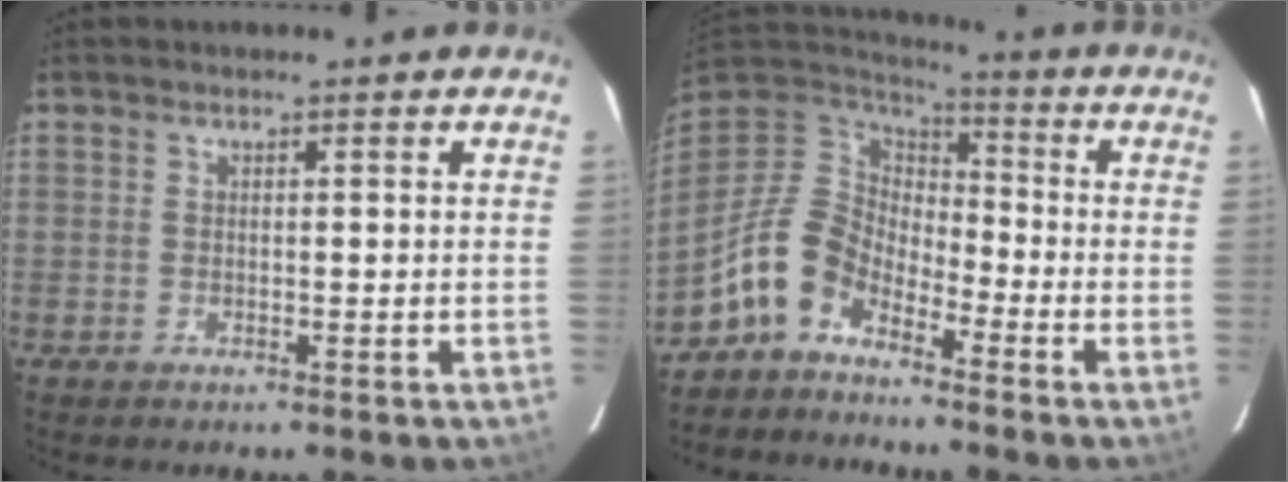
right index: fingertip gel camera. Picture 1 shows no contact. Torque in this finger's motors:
{"motor_torque": [0.90, -0.76, 0.51, 0.04]}